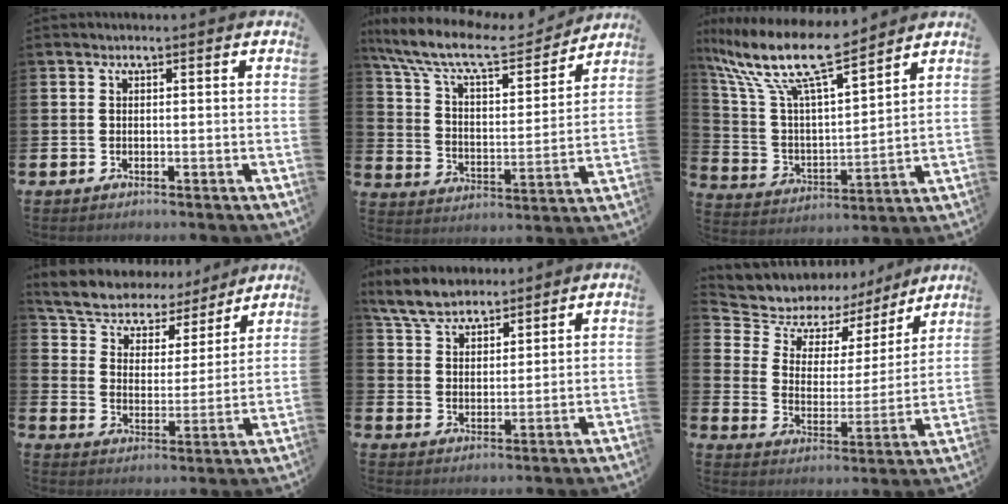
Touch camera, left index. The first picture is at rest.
{"total": 11.3, "force": [9.9, 3.0, 4.5], "torque": [-0.129, -0.057, 0.167]}
{"total": 11.8, "force": [9.9, 1.7, 6.2], "torque": [-0.166, -0.057, 0.170]}
{"total": 7.2, "force": [6.7, 2.6, 0.7], "torque": [-0.050, -0.052, 0.116]}
{"total": 6.2, "force": [5.8, 2.0, 1.4], "torque": [-0.055, -0.013, 0.109]}
{"total": 6.6, "force": [5.1, 3.9, 1.2], "torque": [-0.061, -0.040, 0.085]}